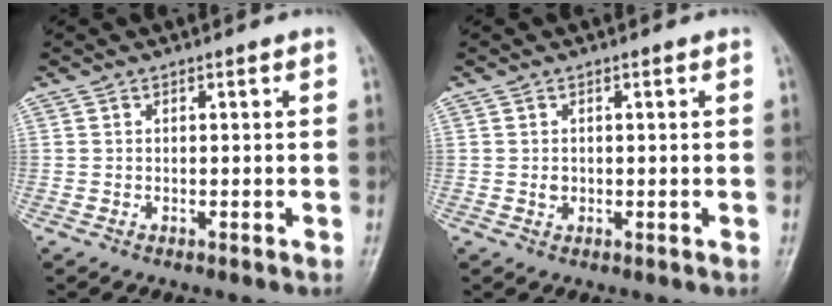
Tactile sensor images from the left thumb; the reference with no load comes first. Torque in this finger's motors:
{"motor_torque": [0.38, 0.48, 0.37, -0.04, 0.00]}